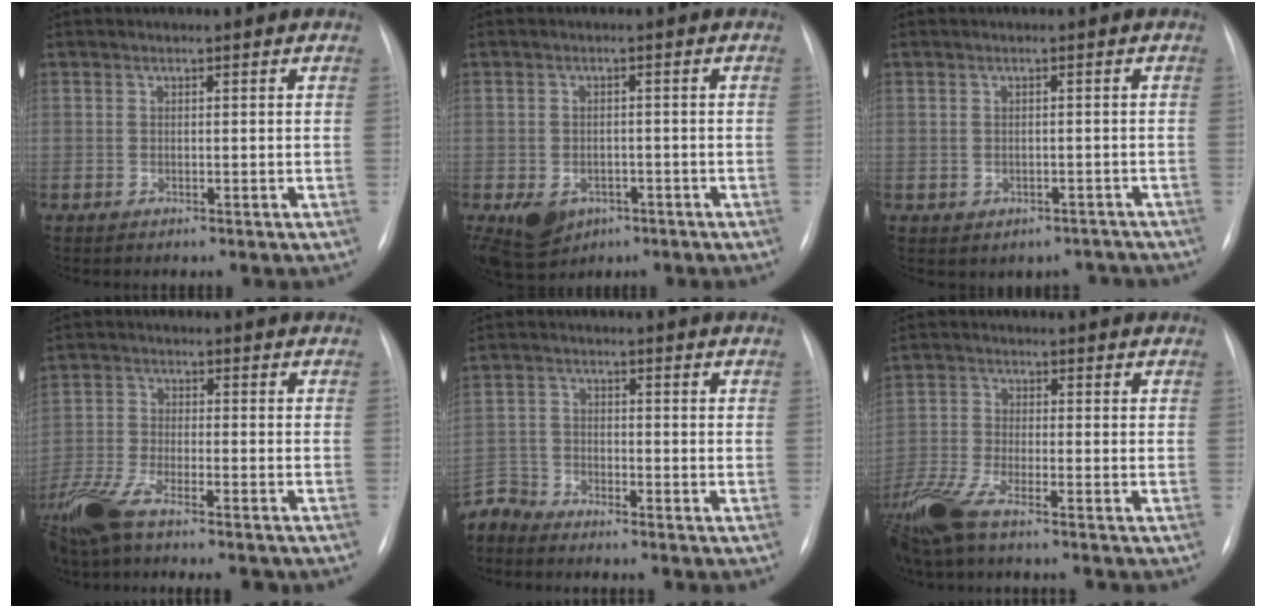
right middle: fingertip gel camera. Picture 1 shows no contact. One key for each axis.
{"total": 6.4, "fx": -3.1, "fy": 4.7, "fz": 3.0, "tx": -0.052, "ty": 0.000, "tz": -0.035}
{"total": 3.7, "fx": -2.7, "fy": 2.5, "fz": 0.4, "tx": 0.002, "ty": 0.023, "tz": -0.028}
{"total": 11.8, "fx": -9.4, "fy": 2.1, "fz": 6.8, "tx": -0.135, "ty": -0.015, "tz": -0.159}
{"total": 4.9, "fx": -4.8, "fy": 0.7, "fz": -0.5, "tx": 0.010, "ty": -0.008, "tz": -0.097}
{"total": 8.9, "fx": -6.9, "fy": 1.1, "fz": 5.6, "tx": -0.127, "ty": -0.020, "tz": -0.133}